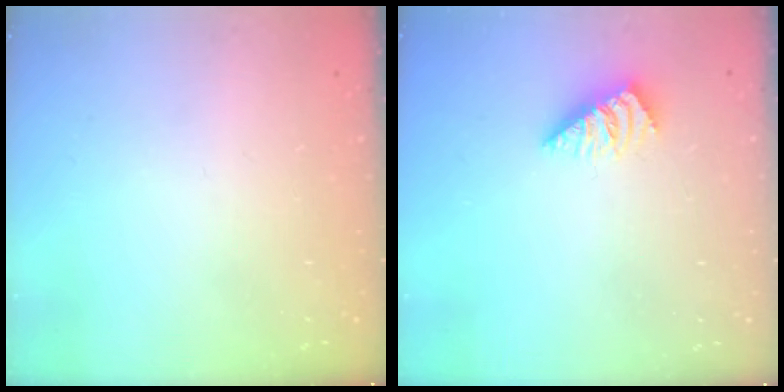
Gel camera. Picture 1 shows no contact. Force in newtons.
{"total": 1.3, "press": 1.2, "slide": 0.3}